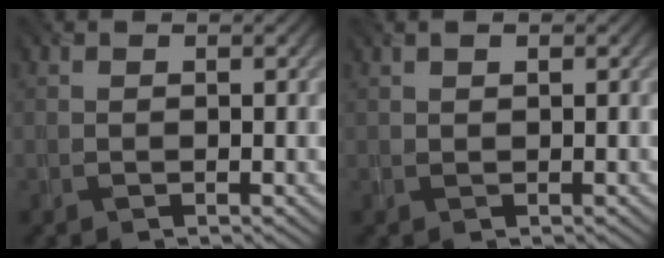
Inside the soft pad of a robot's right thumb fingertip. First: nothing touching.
{"total": 1.2, "force": [0.8, 0.5, 0.8], "torque": [-0.015, 0.005, 0.016]}